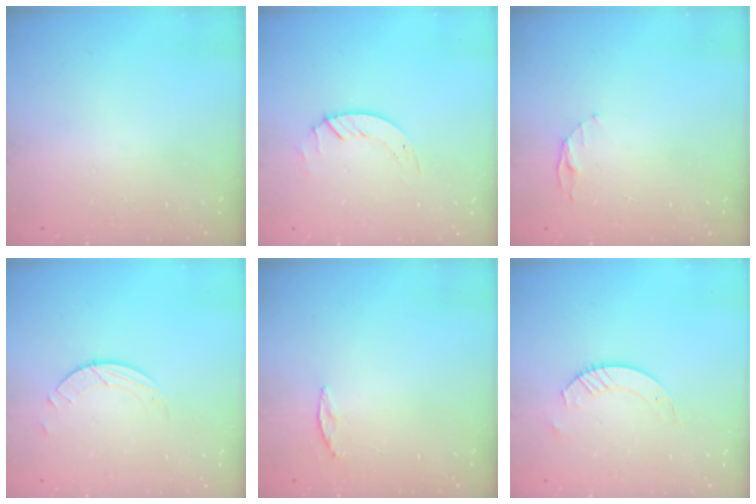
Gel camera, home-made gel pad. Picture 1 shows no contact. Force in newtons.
{"total": 2.0, "press": 2.0, "slide": 0.2}
{"total": 4.4, "press": 4.4, "slide": 0.5}
{"total": 1.7, "press": 1.7, "slide": 0.2}
{"total": 3.3, "press": 3.3, "slide": 0.4}
{"total": 4.1, "press": 4.1, "slide": 0.4}